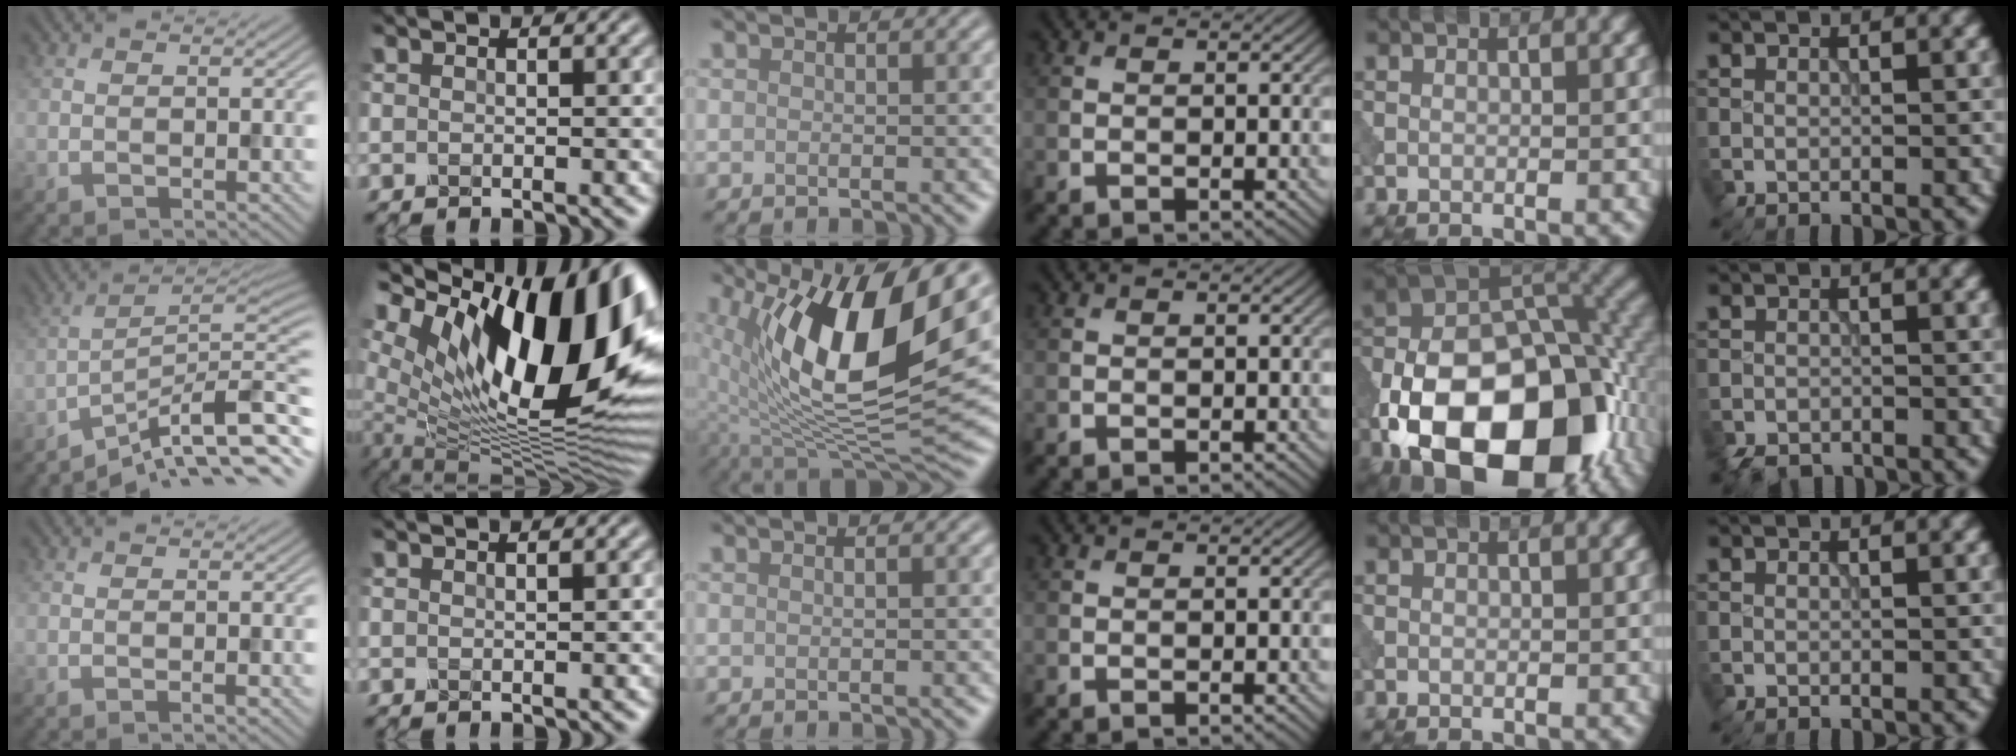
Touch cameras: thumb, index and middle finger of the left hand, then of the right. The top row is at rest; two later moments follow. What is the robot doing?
{"motion": "dispense", "object": "dispenser bottle"}